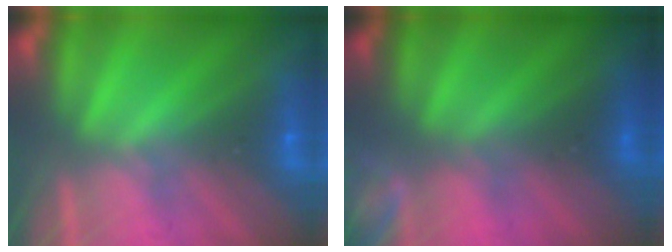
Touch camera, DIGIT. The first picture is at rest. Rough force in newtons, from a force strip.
{"total": 7.9}